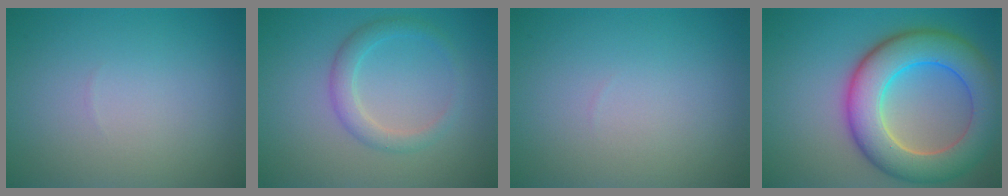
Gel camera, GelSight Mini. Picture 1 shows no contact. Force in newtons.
{"total": 2.3, "press": 2.3, "slide": 0.0}
{"total": 0.0}
{"total": 9.4, "press": 9.4, "slide": 0.4}